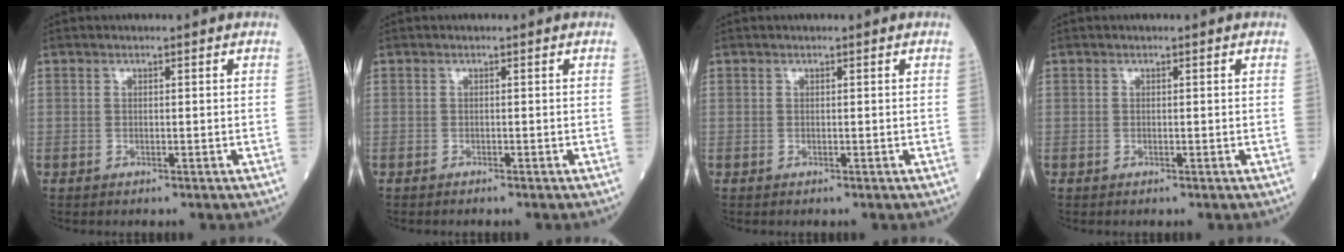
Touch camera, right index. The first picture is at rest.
{"total": 1.1, "force": [-0.9, -0.1, 0.5], "torque": [-0.005, 0.001, -0.013]}
{"total": 0.0}
{"total": 0.0}